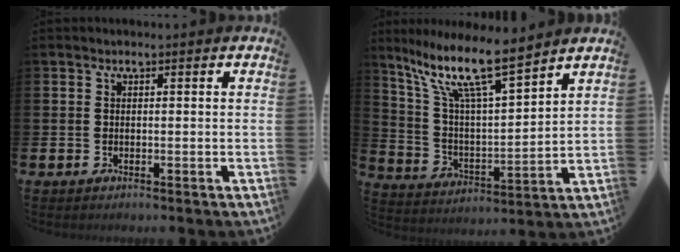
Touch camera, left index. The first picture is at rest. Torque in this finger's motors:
{"motor_torque": [0.74, -1.40, 1.05, 0.21]}